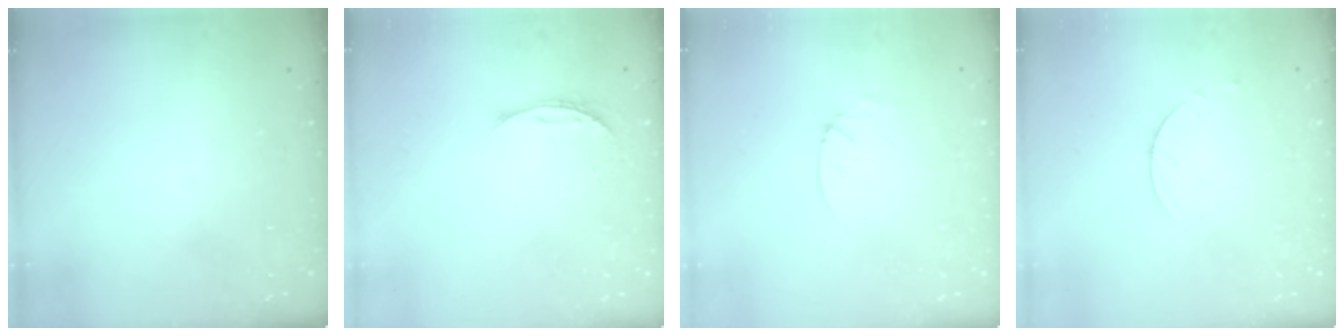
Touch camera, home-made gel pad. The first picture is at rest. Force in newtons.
{"total": 4.0, "press": 3.9, "slide": 0.5}
{"total": 2.1, "press": 2.1, "slide": 0.2}
{"total": 2.5, "press": 2.4, "slide": 0.3}